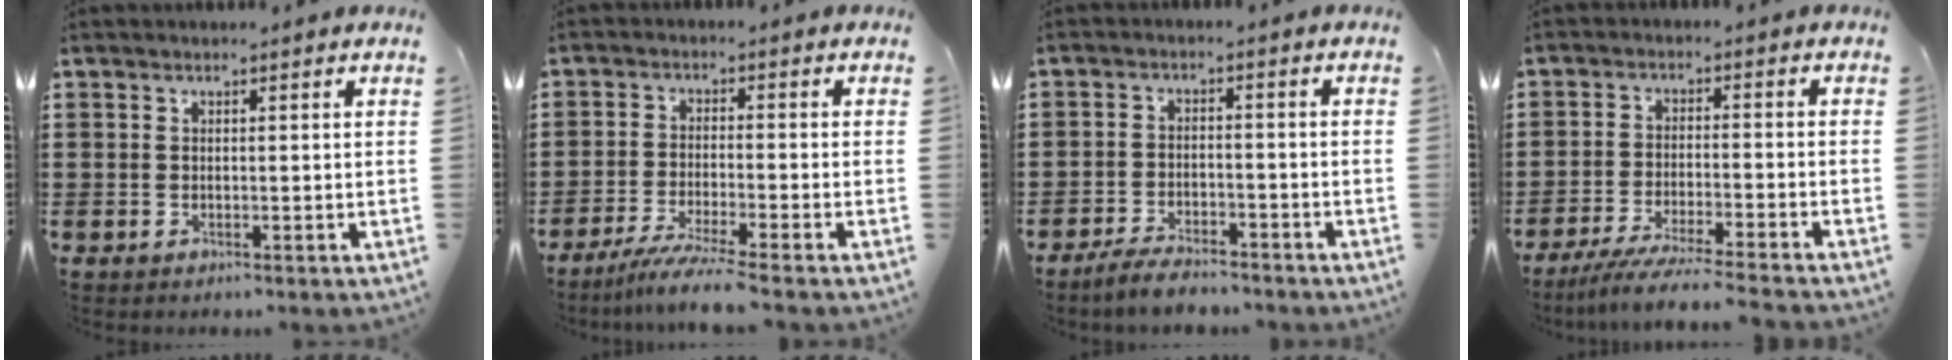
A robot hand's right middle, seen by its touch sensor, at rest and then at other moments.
{"total": 4.8, "force": [-4.1, -0.6, 2.4], "torque": [-0.052, -0.020, -0.079]}
{"total": 3.9, "force": [-3.7, 0.6, 1.3], "torque": [-0.029, 0.002, -0.076]}
{"total": 5.3, "force": [-4.8, -0.4, 2.2], "torque": [-0.049, -0.018, -0.095]}